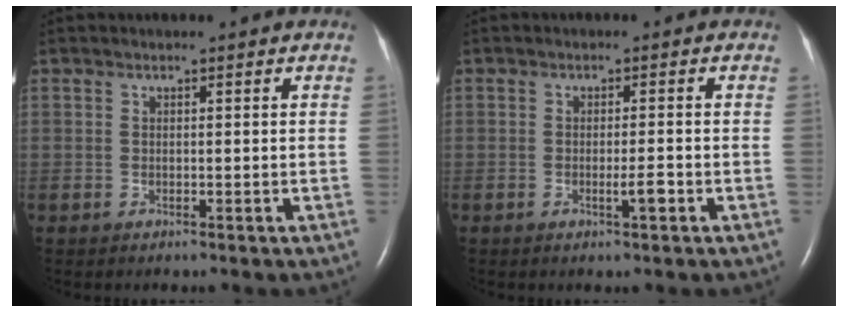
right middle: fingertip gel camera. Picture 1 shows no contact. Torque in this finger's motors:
{"motor_torque": [-0.27, 0.14, 0.04, 0.03]}